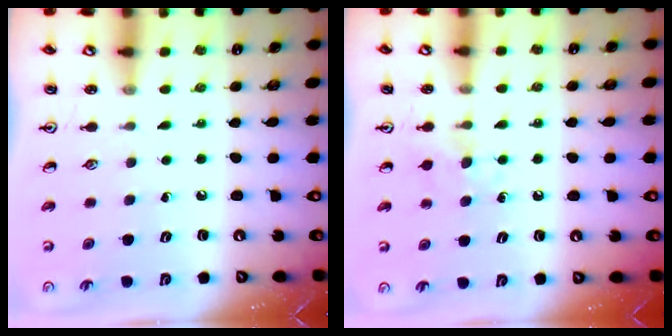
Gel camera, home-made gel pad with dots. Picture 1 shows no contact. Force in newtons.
{"total": 5.0, "press": 5.0, "slide": 0.7}